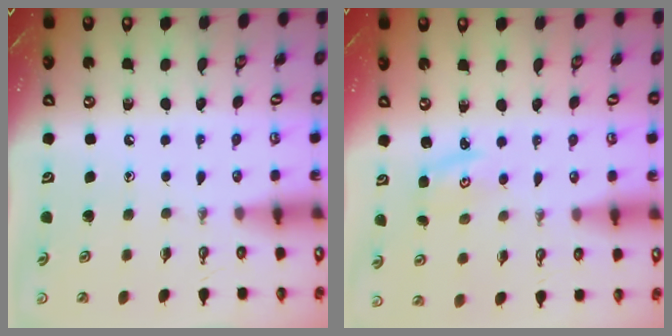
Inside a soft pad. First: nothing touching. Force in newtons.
{"total": 1.8, "press": 1.8, "slide": 0.0}